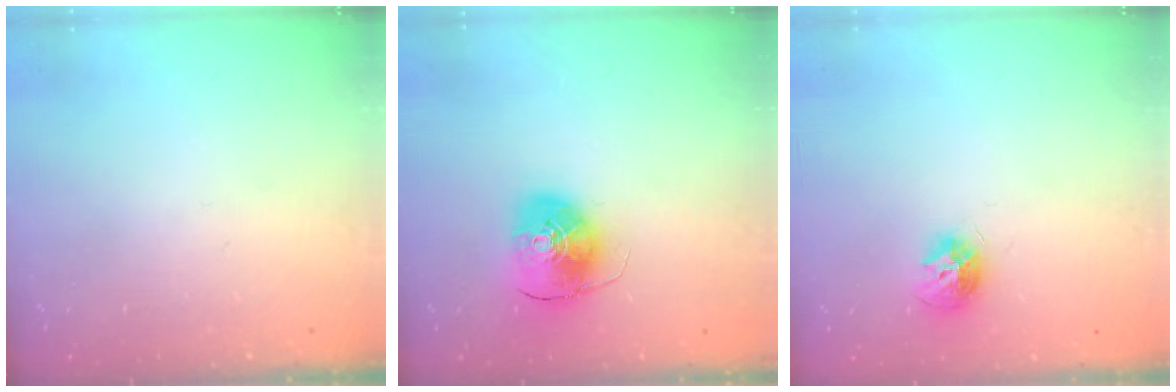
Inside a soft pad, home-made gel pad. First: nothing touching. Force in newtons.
{"total": 9.3, "press": 9.3, "slide": 1.1}
{"total": 8.9, "press": 8.9, "slide": 0.5}